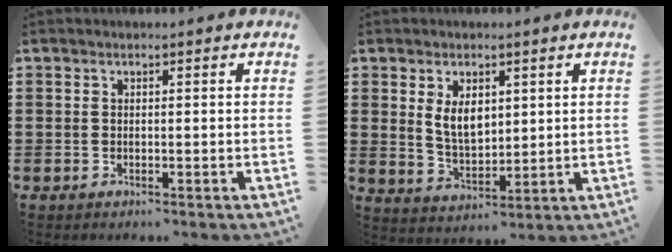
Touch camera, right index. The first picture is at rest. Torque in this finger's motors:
{"motor_torque": [0.93, 0.54, 0.24, 0.07]}